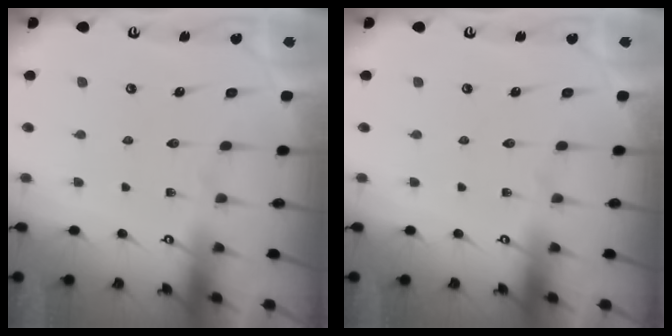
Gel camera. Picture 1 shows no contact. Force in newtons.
{"total": 0.0}